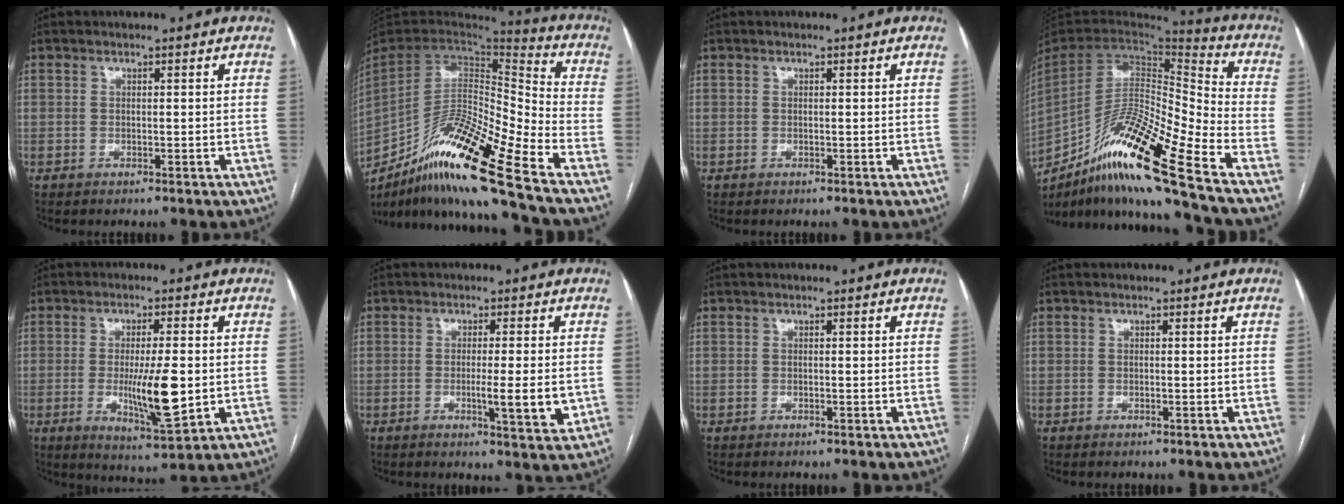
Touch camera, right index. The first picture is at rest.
{"total": 21.8, "force": [-14.7, 0.3, 16.0], "torque": [-0.297, -0.023, -0.271]}
{"total": 0.0}
{"total": 21.8, "force": [-14.2, 0.3, 16.5], "torque": [-0.306, -0.024, -0.262]}
{"total": 9.8, "force": [-1.0, 1.8, 9.6], "torque": [-0.165, -0.020, -0.011]}
{"total": 5.7, "force": [-1.0, 0.4, 5.6], "torque": [-0.085, -0.010, -0.014]}
{"total": 0.0}
{"total": 0.0}